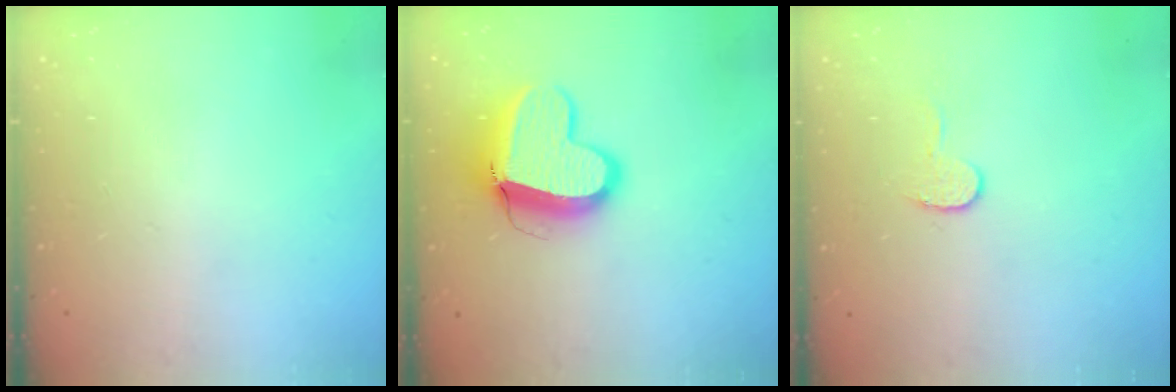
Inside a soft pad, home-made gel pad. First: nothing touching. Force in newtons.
{"total": 15.6, "press": 15.5, "slide": 1.5}
{"total": 6.2, "press": 6.1, "slide": 0.6}